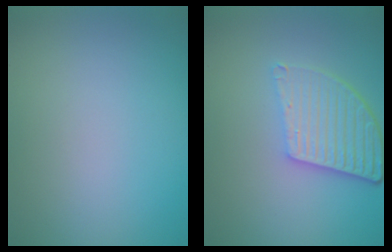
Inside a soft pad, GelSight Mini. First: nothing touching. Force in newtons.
{"total": 5.4, "press": 3.9, "slide": 3.8}